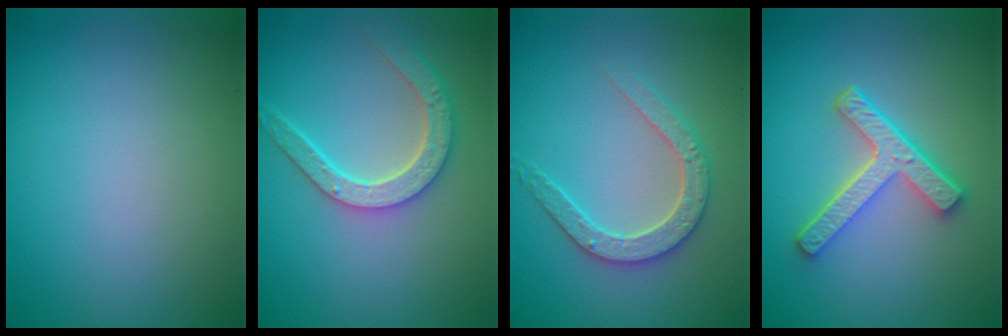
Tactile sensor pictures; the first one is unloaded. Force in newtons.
{"total": 4.6, "press": 3.8, "slide": 2.7}
{"total": 3.0, "press": 2.9, "slide": 0.6}
{"total": 5.0, "press": 3.7, "slide": 3.4}